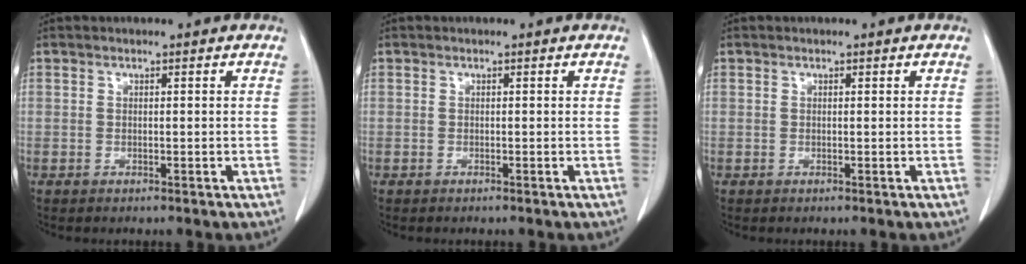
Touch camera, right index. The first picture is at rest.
{"total": 0.0}
{"total": 0.0}